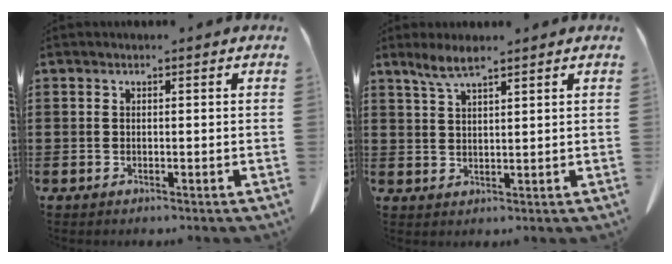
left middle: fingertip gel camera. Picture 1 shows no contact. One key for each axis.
{"total": 3.6, "fx": 2.6, "fy": 0.5, "fz": 2.5, "tx": -0.055, "ty": 0.002, "tz": 0.046}